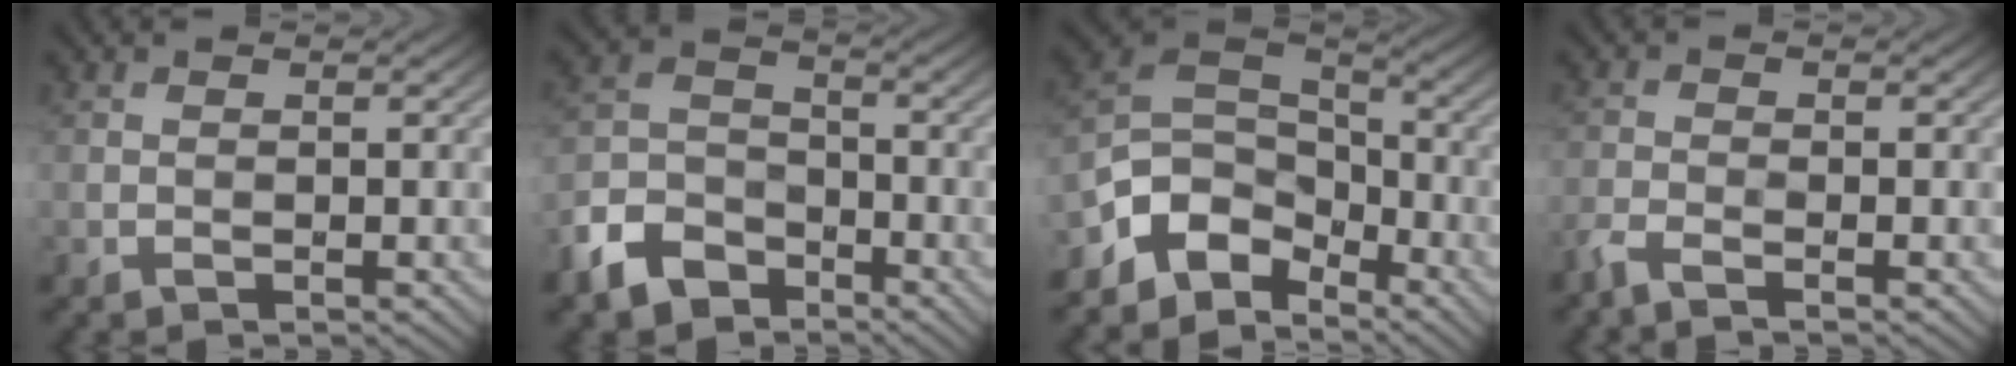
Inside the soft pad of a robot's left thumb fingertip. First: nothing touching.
{"total": 8.2, "force": [-5.5, 4.8, 3.5], "torque": [-0.089, -0.015, -0.121]}
{"total": 8.4, "force": [-5.0, 5.5, 4.0], "torque": [-0.090, -0.002, -0.103]}
{"total": 2.7, "force": [-2.3, 0.6, 1.3], "torque": [-0.037, -0.011, -0.049]}